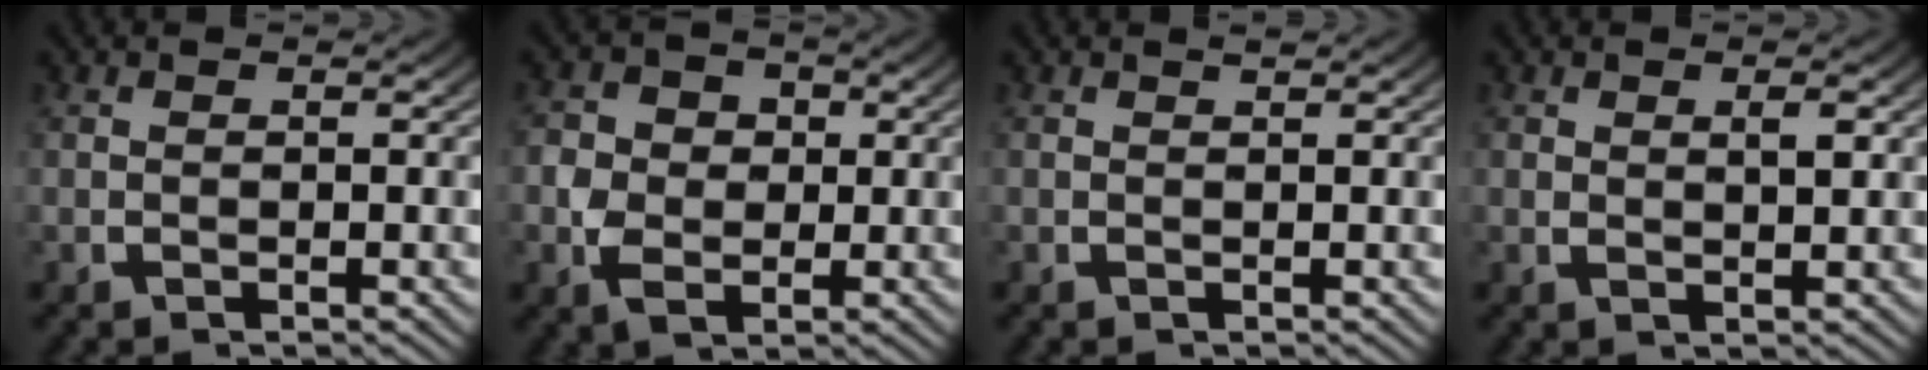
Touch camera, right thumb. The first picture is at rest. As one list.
[{"total": 4.4, "force": [-0.5, 3.6, 2.5], "torque": [-0.049, -0.015, -0.004]}, {"total": 0.5, "force": [0.5, -0.1, 0.1], "torque": [0.000, 0.000, 0.008]}, {"total": 1.3, "force": [0.6, 0.4, 1.1], "torque": [-0.017, -0.004, 0.015]}]